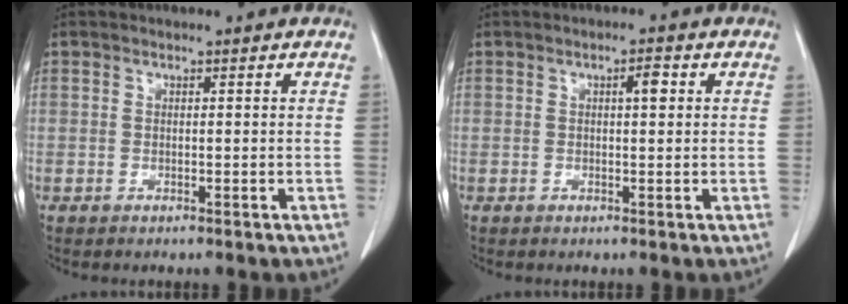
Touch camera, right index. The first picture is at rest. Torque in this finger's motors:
{"motor_torque": [0.07, 0.14, 0.03, 0.01]}